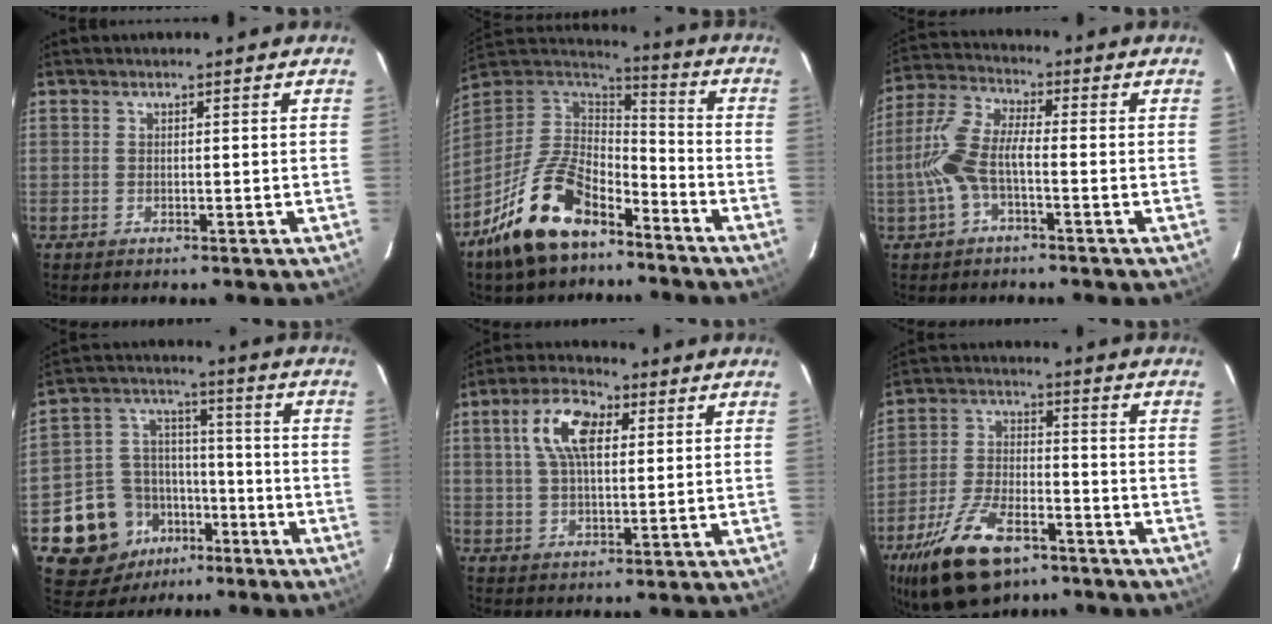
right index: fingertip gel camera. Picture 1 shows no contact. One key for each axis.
{"total": 18.8, "fx": -11.7, "fy": 9.2, "fz": 11.4, "tx": -0.242, "ty": 0.004, "tz": -0.211}
{"total": 8.7, "fx": -2.2, "fy": 2.7, "fz": 7.9, "tx": -0.186, "ty": 0.012, "tz": -0.046}
{"total": 14.4, "fx": -7.5, "fy": 11.2, "fz": 5.1, "tx": -0.129, "ty": 0.045, "tz": -0.105}
{"total": 9.3, "fx": 2.8, "fy": 4.6, "fz": 7.6, "tx": -0.145, "ty": 0.024, "tz": 0.049}
{"total": 16.6, "fx": -10.5, "fy": 7.8, "fz": 10.1, "tx": -0.215, "ty": -0.014, "tz": -0.181}